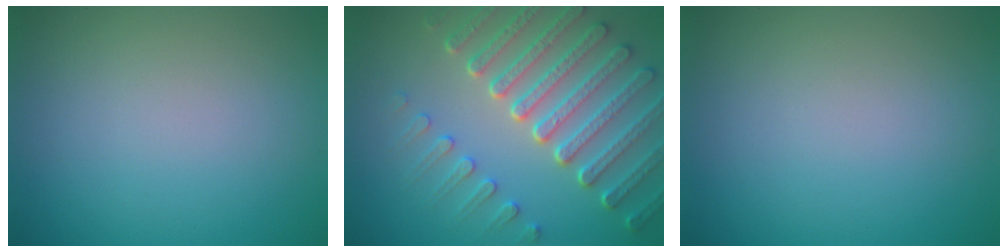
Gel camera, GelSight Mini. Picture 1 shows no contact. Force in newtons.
{"total": 7.4, "press": 5.7, "slide": 4.7}
{"total": 0.0}